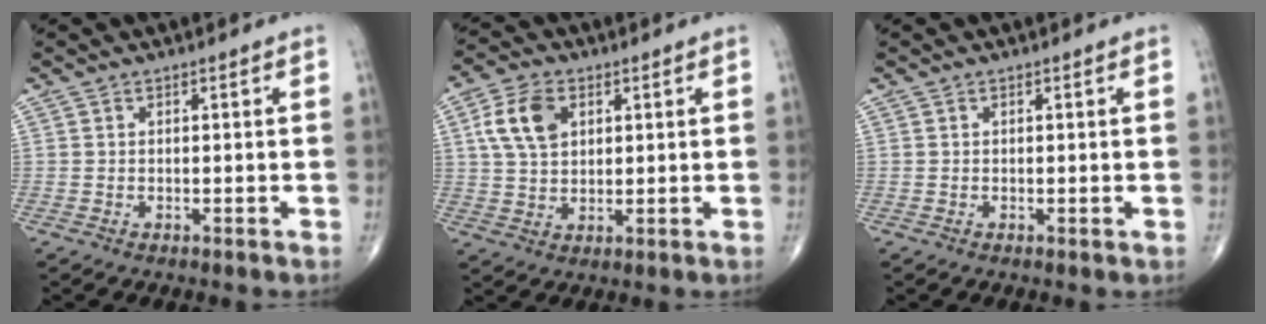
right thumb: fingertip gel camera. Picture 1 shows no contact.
{"total": 8.7, "force": [2.8, 5.6, 6.0], "torque": [-0.107, -0.001, 0.052]}
{"total": 0.0}